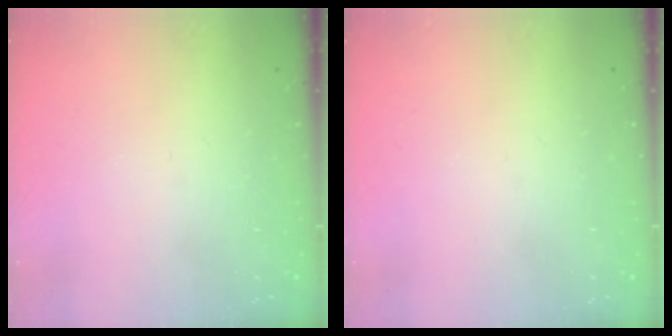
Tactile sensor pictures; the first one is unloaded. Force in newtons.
{"total": 0.0}